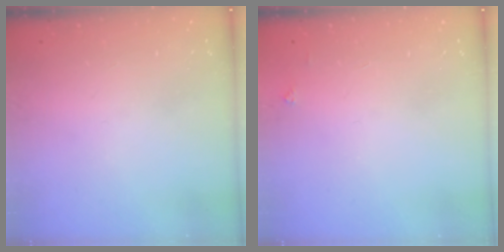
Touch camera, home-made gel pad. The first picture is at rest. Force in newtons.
{"total": 3.8, "press": 3.8, "slide": 0.4}